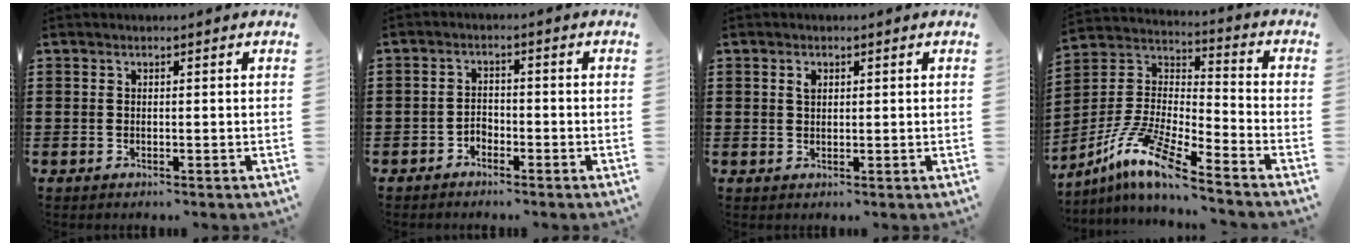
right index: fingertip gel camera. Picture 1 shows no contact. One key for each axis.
{"total": 1.9, "fx": -1.6, "fy": 0.9, "fz": 0.2, "tx": -0.012, "ty": 0.001, "tz": -0.034}
{"total": 1.2, "fx": 0.5, "fy": 0.7, "fz": 0.8, "tx": -0.018, "ty": 0.005, "tz": 0.009}
{"total": 10.9, "fx": -8.2, "fy": 0.9, "fz": 7.1, "tx": -0.162, "ty": -0.008, "tz": -0.172}